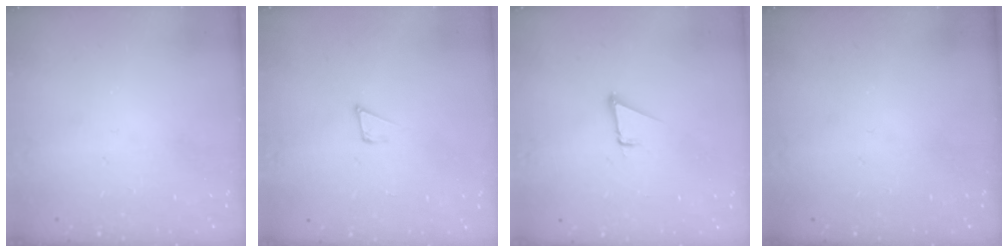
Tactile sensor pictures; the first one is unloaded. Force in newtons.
{"total": 5.0, "press": 4.9, "slide": 0.8}
{"total": 1.9, "press": 1.9, "slide": 0.1}
{"total": 0.0}